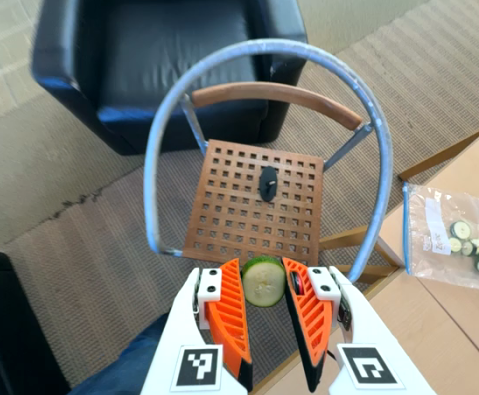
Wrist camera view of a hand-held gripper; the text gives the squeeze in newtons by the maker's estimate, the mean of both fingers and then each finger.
{"total": 8.3, "left": 8.3, "right": 8.2}